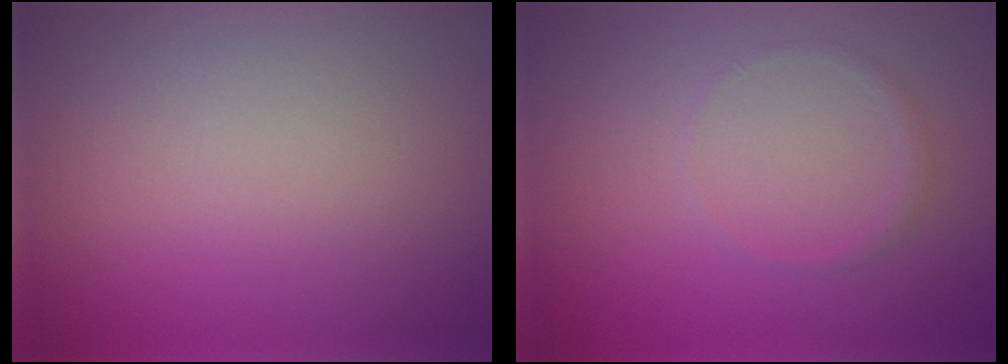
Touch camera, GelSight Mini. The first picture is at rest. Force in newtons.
{"total": 0.7, "press": 0.7, "slide": 0.0}